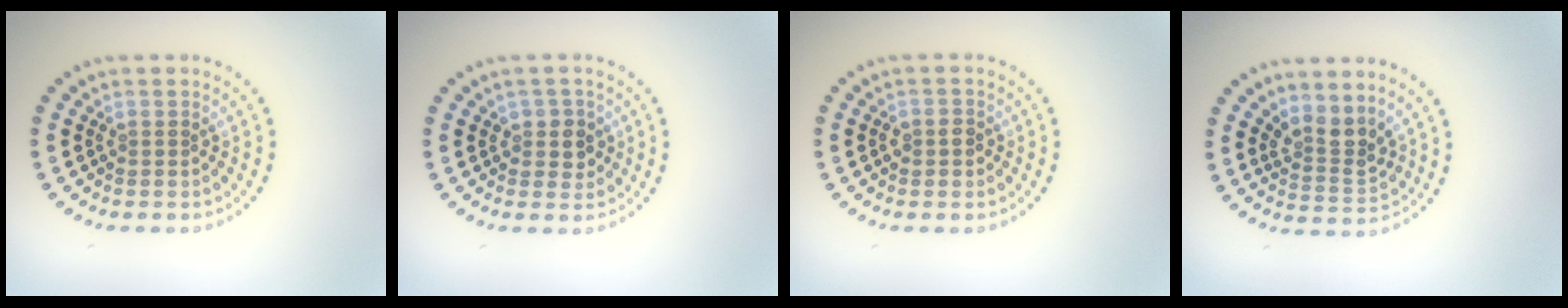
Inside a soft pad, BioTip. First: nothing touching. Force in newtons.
{"total": 2.0, "press": 1.8, "slide": 0.7}
{"total": 1.4, "press": 1.4, "slide": 0.5}
{"total": 2.8, "press": 2.0, "slide": 1.9}